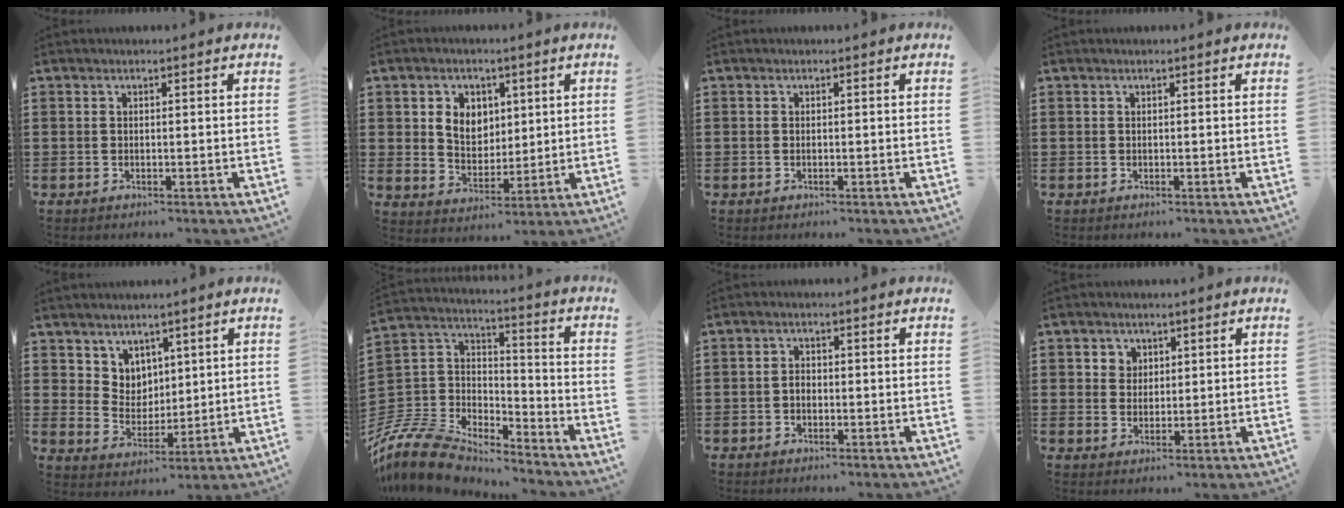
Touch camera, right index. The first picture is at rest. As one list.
[{"total": 5.3, "force": [1.8, 4.5, 2.2], "torque": [-0.055, 0.012, 0.029]}, {"total": 0.0}, {"total": 0.0}, {"total": 5.3, "force": [3.7, 3.8, -0.2], "torque": [-0.023, -0.005, 0.071]}, {"total": 10.5, "force": [-9.4, 3.7, 3.0], "torque": [-0.097, 0.002, -0.191]}, {"total": 1.5, "force": [-0.5, 1.0, 1.0], "torque": [-0.021, 0.003, -0.010]}, {"total": 2.5, "force": [1.2, 2.2, 0.2], "torque": [-0.014, 0.011, 0.021]}]